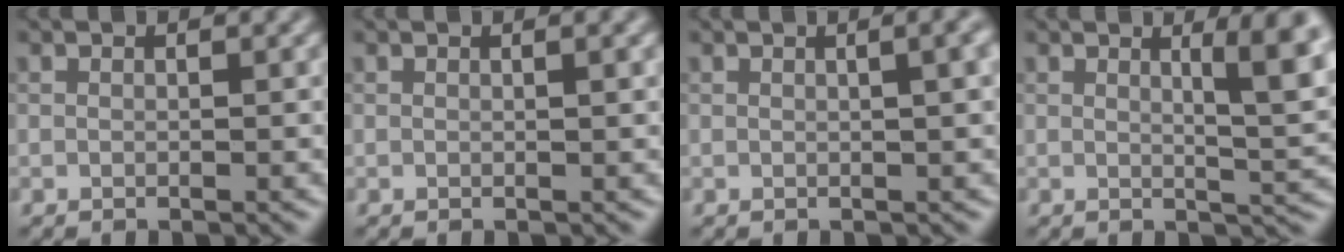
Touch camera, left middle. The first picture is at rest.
{"total": 1.1, "force": [0.4, 0.3, 1.0], "torque": [-0.008, 0.005, 0.003]}
{"total": 4.6, "force": [1.4, 2.0, 3.9], "torque": [-0.020, 0.023, -0.002]}
{"total": 5.1, "force": [1.7, 1.0, 4.7], "torque": [-0.057, -0.002, 0.026]}